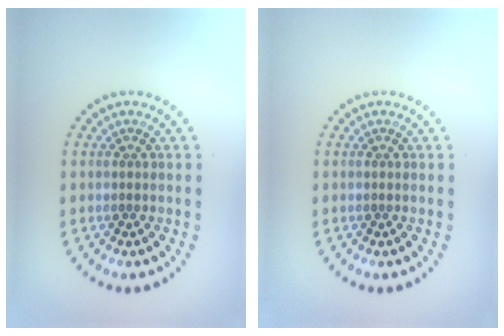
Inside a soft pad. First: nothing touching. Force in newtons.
{"total": 0.0}